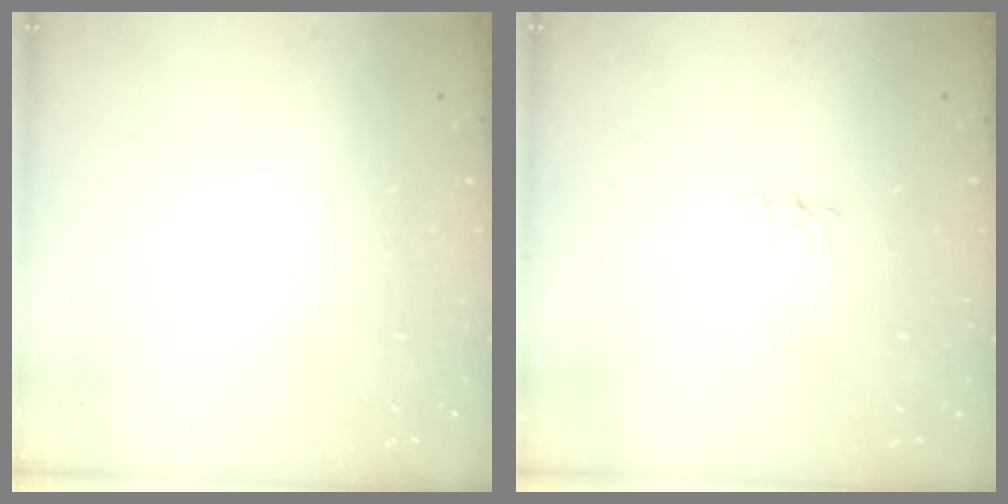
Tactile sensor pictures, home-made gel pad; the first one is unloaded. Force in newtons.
{"total": 0.0}